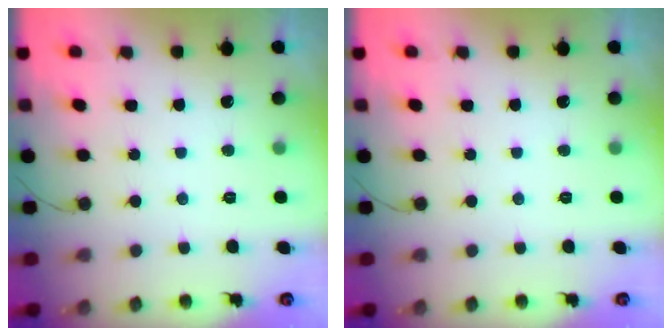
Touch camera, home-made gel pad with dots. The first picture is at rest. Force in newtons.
{"total": 0.0}